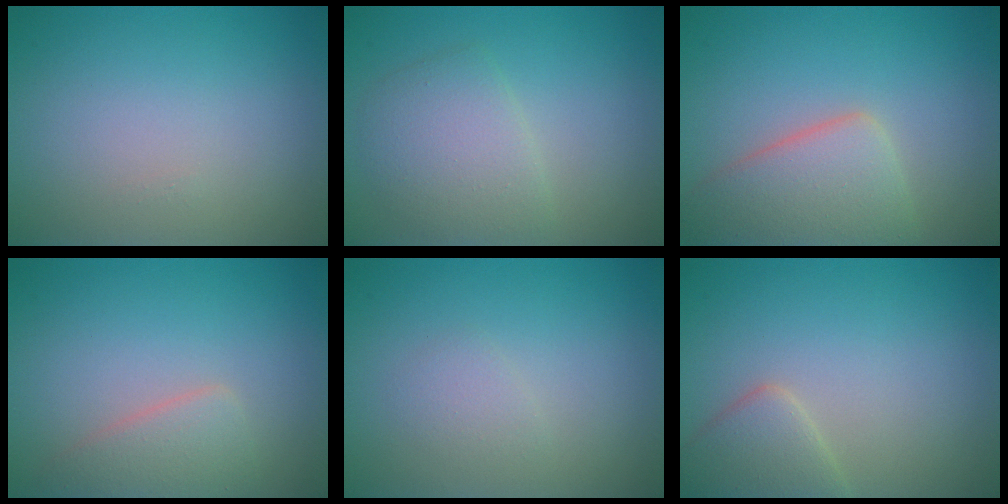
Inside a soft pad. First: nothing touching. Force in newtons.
{"total": 3.7, "press": 3.7, "slide": 0.1}
{"total": 5.4, "press": 5.4, "slide": 0.4}
{"total": 2.7, "press": 2.7, "slide": 0.1}
{"total": 1.1, "press": 1.1, "slide": 0.0}
{"total": 2.9, "press": 2.9, "slide": 0.1}